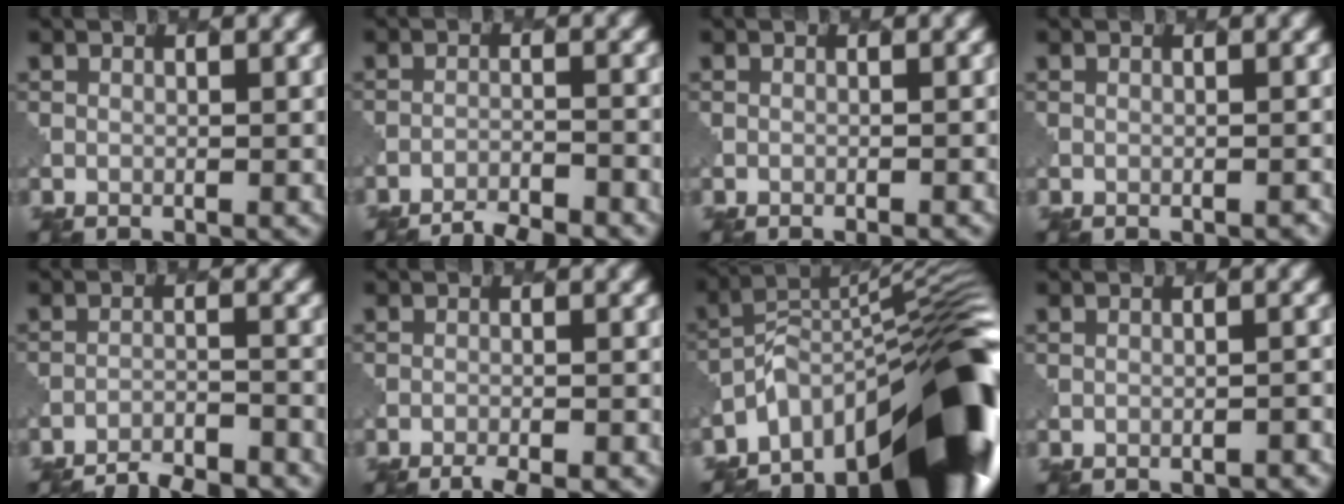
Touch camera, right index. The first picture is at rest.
{"total": 4.9, "force": [-4.6, 0.8, 1.5], "torque": [-0.025, -0.010, -0.068]}
{"total": 0.9, "force": [-0.8, 0.1, 0.3], "torque": [0.005, -0.001, -0.012]}
{"total": 0.7, "force": [-0.6, 0.1, 0.3], "torque": [0.002, -0.001, -0.007]}
{"total": 6.8, "force": [-6.4, 1.3, 1.7], "torque": [-0.026, -0.009, -0.092]}
{"total": 3.7, "force": [-3.2, 0.7, 1.6], "torque": [-0.021, -0.006, -0.048]}
{"total": 17.4, "force": [-9.7, 7.0, 12.7], "torque": [-0.179, 0.008, -0.164]}
{"total": 2.6, "force": [-2.4, 0.5, 0.8], "torque": [-0.001, 0.016, -0.027]}